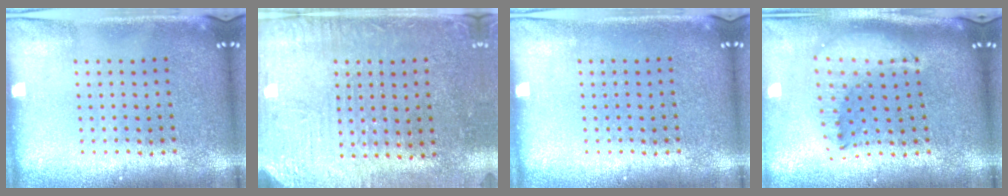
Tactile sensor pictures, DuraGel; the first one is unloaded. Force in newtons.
{"total": 3.2, "press": 2.9, "slide": 1.5}
{"total": 0.0}
{"total": 2.0, "press": 1.6, "slide": 1.2}